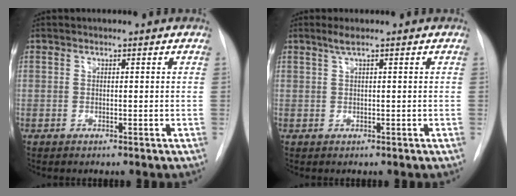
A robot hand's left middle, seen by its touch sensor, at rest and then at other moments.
{"total": 1.4, "force": [0.7, -0.1, 1.2], "torque": [-0.031, 0.010, 0.017]}